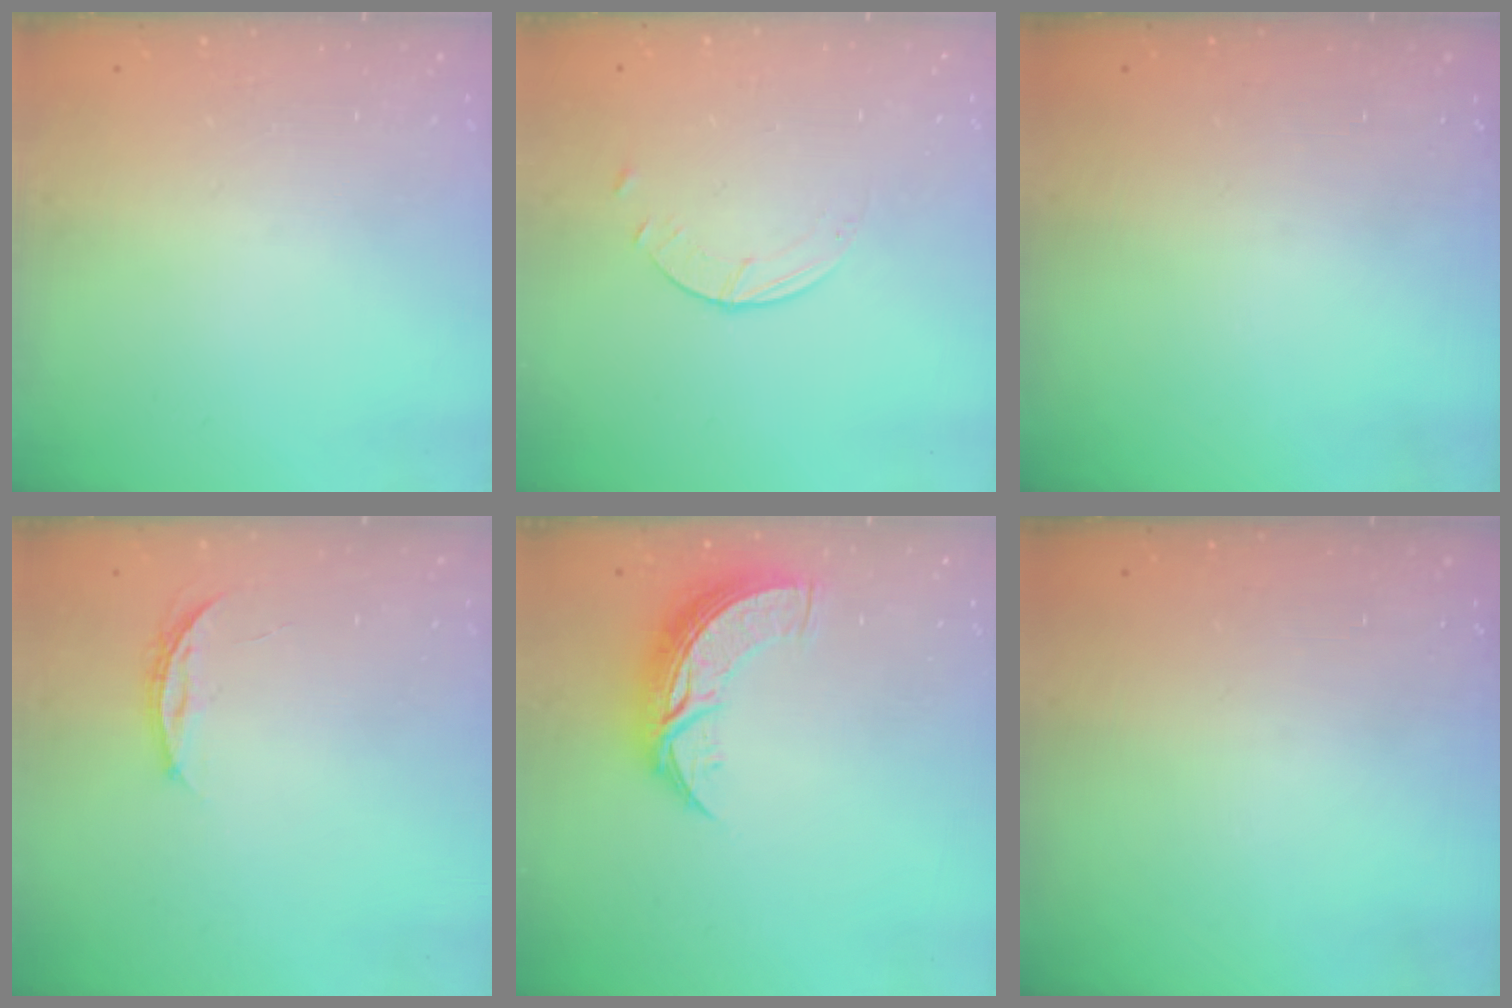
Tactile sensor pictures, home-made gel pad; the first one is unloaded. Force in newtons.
{"total": 0.9, "press": 0.9, "slide": 0.1}
{"total": 0.0}
{"total": 3.8, "press": 3.8, "slide": 0.5}
{"total": 9.5, "press": 9.5, "slide": 0.8}
{"total": 0.0}